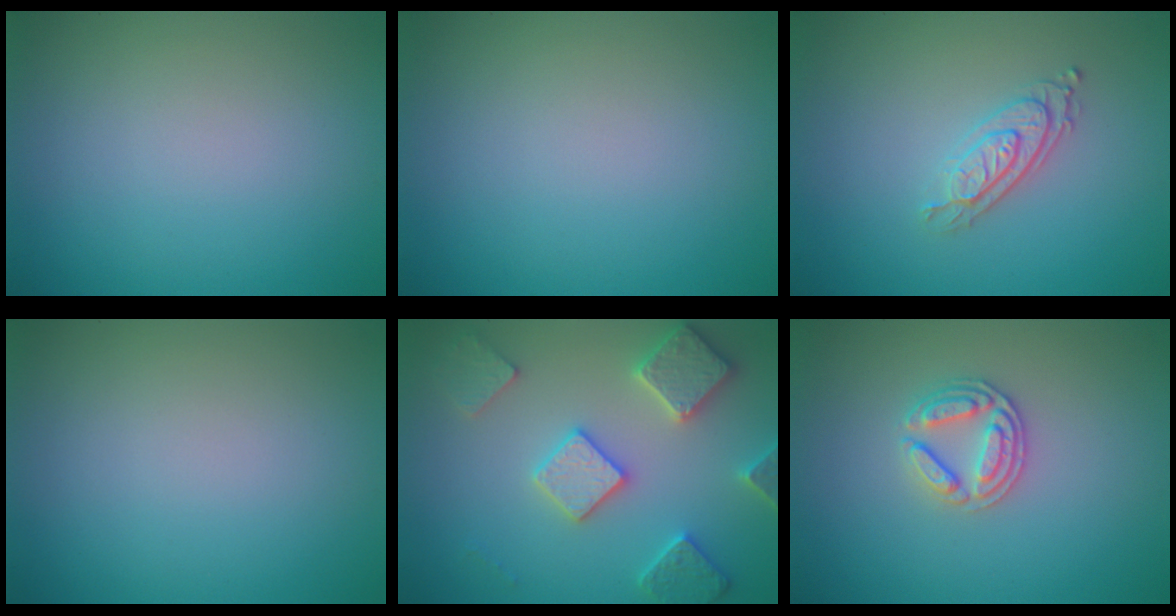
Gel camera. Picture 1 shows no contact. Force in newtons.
{"total": 0.0}
{"total": 2.8, "press": 2.2, "slide": 1.7}
{"total": 0.0}
{"total": 5.6, "press": 5.5, "slide": 1.1}
{"total": 2.7, "press": 2.7, "slide": 0.6}